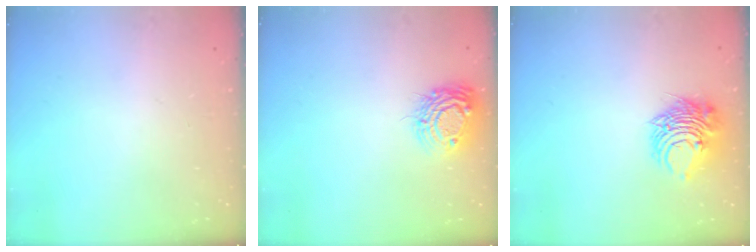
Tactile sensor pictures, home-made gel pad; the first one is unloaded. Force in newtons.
{"total": 10.3, "press": 10.3, "slide": 0.7}
{"total": 9.1, "press": 9.1, "slide": 0.4}